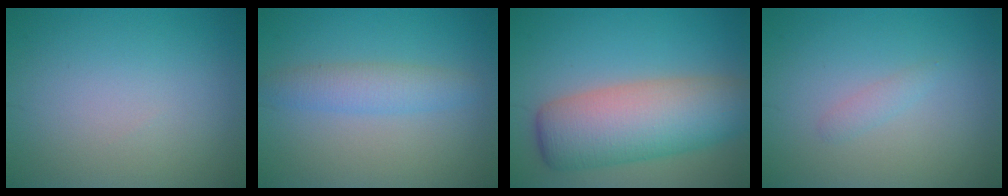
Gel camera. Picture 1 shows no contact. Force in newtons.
{"total": 2.7, "press": 2.7, "slide": 0.1}
{"total": 9.2, "press": 9.2, "slide": 0.4}
{"total": 0.9, "press": 0.9, "slide": 0.0}